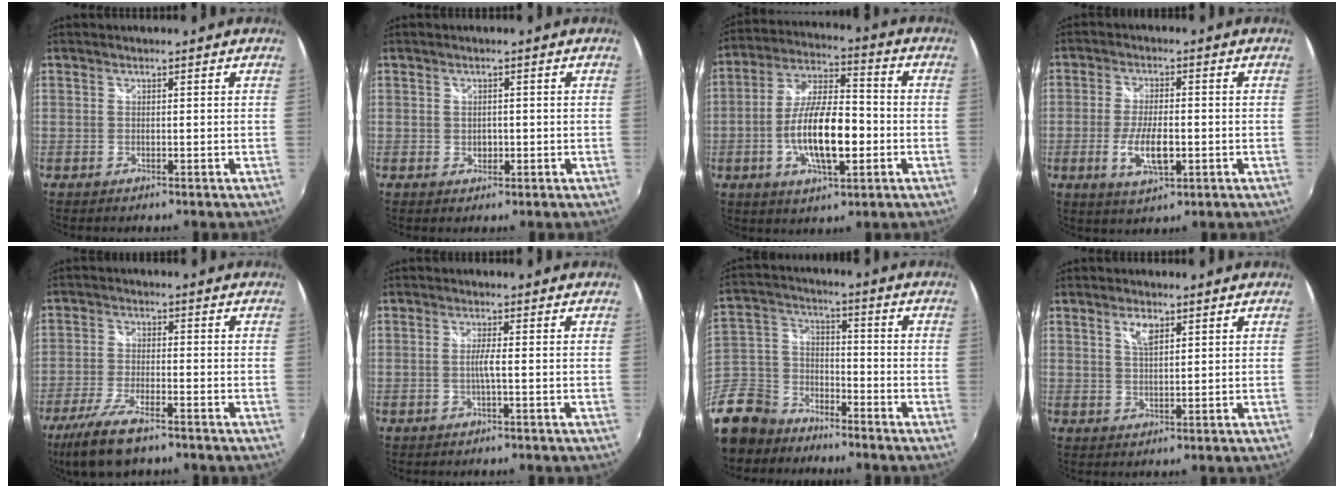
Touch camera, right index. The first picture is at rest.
{"total": 1.9, "force": [-0.2, 1.6, 1.1], "torque": [-0.016, 0.002, -0.002]}
{"total": 15.0, "force": [-3.6, 5.3, 13.6], "torque": [-0.260, 0.004, -0.062]}
{"total": 7.8, "force": [-2.1, 2.7, 7.0], "torque": [-0.141, -0.009, -0.037]}
{"total": 10.4, "force": [-7.2, 2.8, 6.9], "torque": [-0.162, -0.029, -0.140]}
{"total": 1.9, "force": [-0.5, -0.5, 1.8], "torque": [-0.032, -0.002, -0.011]}
{"total": 18.9, "force": [-13.2, 11.3, 7.3], "torque": [-0.214, 0.016, -0.238]}
{"total": 3.3, "force": [1.8, 1.4, 2.5], "torque": [-0.043, 0.002, 0.032]}